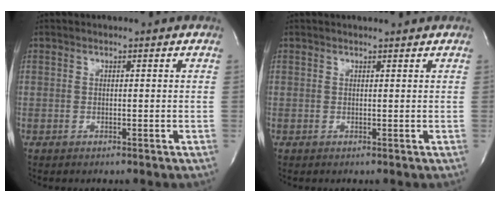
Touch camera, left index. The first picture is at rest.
{"total": 0.5, "force": [0.5, 0.0, 0.1], "torque": [-0.007, 0.002, 0.009]}